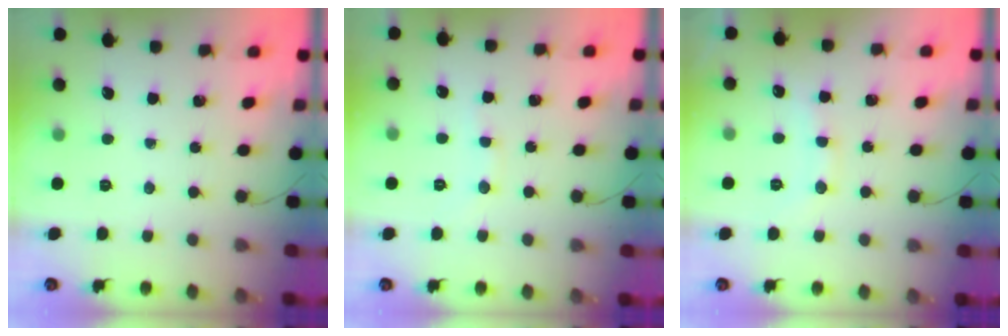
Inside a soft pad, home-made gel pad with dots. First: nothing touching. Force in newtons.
{"total": 5.3, "press": 5.1, "slide": 1.4}
{"total": 9.8, "press": 9.7, "slide": 1.2}